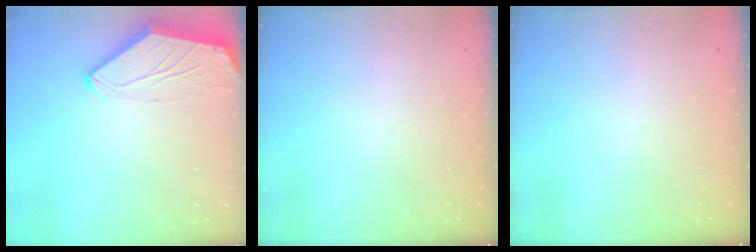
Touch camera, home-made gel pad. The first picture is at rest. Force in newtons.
{"total": 0.0}
{"total": 0.0}